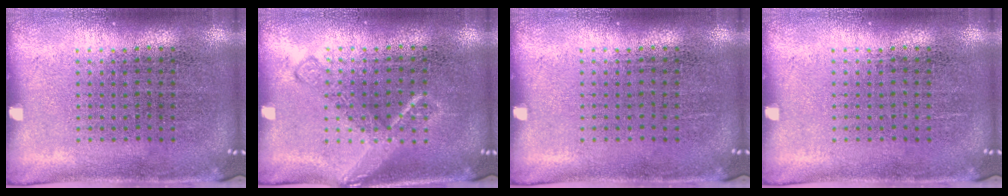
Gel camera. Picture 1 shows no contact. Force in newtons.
{"total": 2.3, "press": 2.3, "slide": 0.4}
{"total": 0.0}
{"total": 0.0}